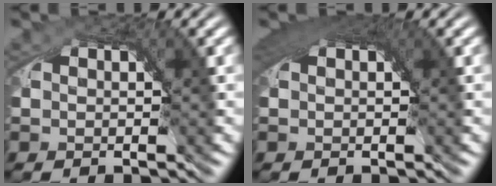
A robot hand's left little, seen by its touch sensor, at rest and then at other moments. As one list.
[{"total": 2.2, "force": [0.7, 0.7, 2.0], "torque": [-0.021, -0.001, 0.009]}]